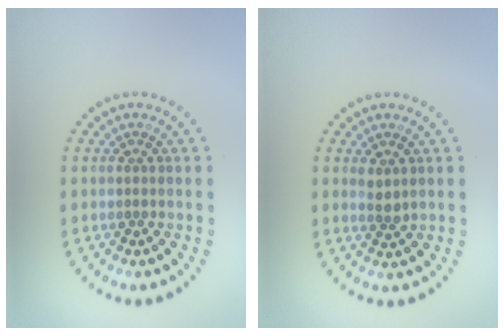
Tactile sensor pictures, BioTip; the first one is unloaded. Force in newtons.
{"total": 1.3, "press": 1.1, "slide": 0.7}